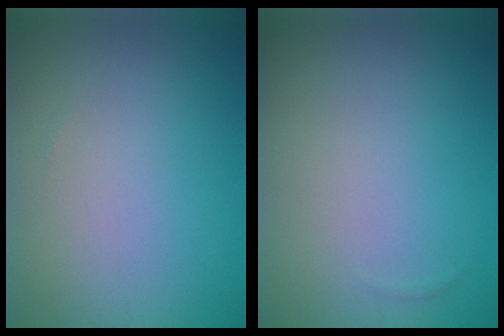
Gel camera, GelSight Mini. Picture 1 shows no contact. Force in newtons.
{"total": 0.0}